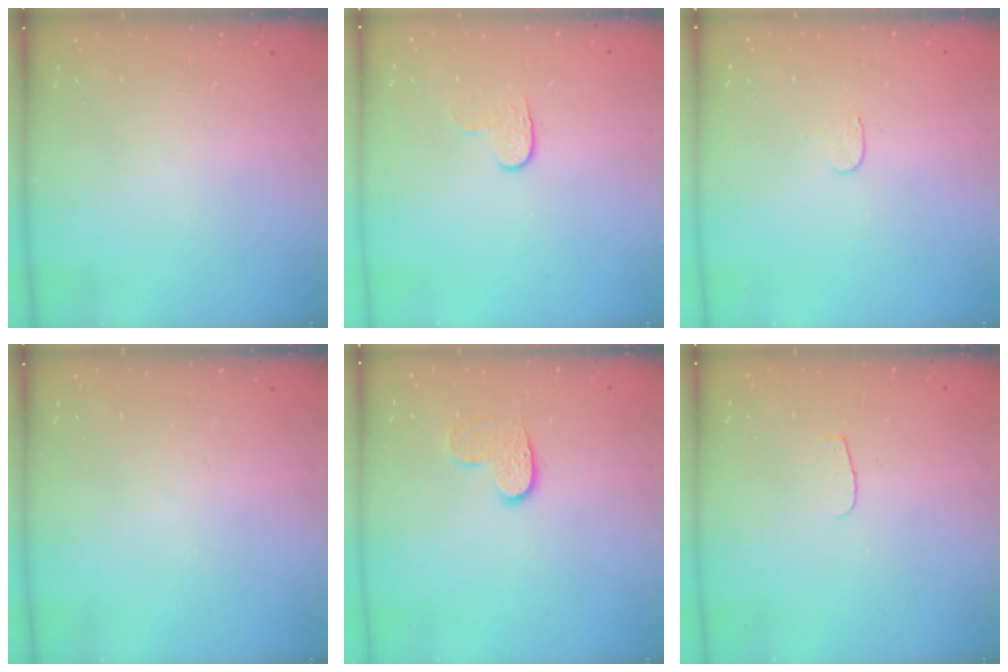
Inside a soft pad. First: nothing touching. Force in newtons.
{"total": 4.2, "press": 4.2, "slide": 0.5}
{"total": 3.0, "press": 3.0, "slide": 0.3}
{"total": 0.0}
{"total": 6.4, "press": 6.4, "slide": 0.4}
{"total": 3.6, "press": 3.5, "slide": 0.4}